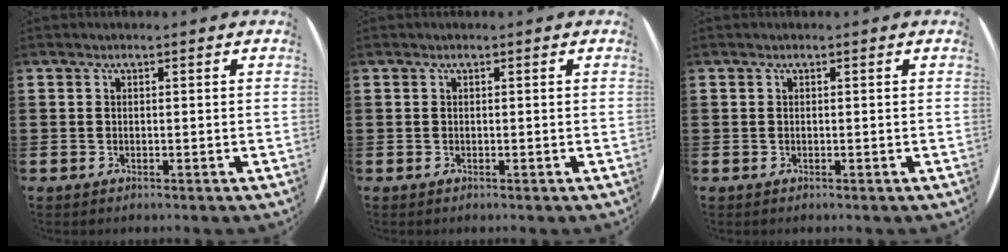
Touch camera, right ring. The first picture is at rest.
{"total": 0.0}
{"total": 0.0}